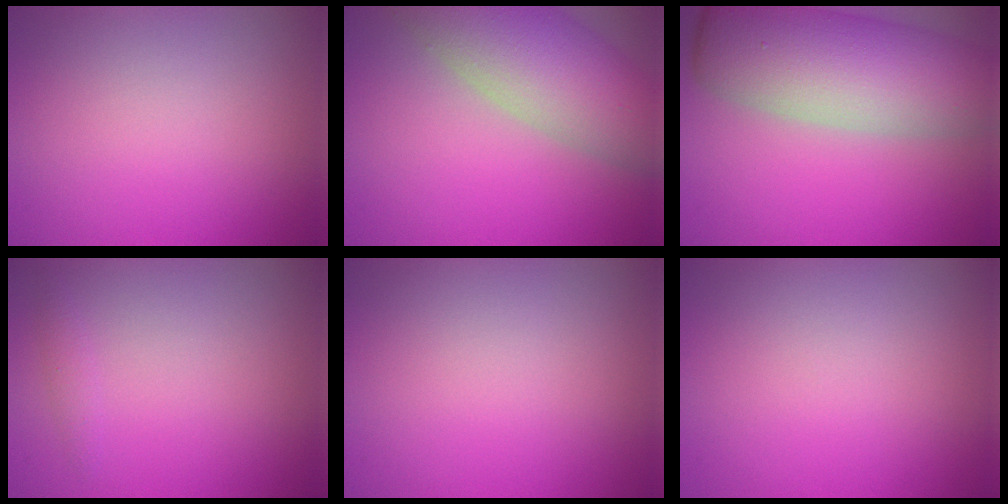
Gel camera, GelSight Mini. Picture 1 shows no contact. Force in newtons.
{"total": 10.0, "press": 10.0, "slide": 0.7}
{"total": 11.7, "press": 11.7, "slide": 0.5}
{"total": 0.8, "press": 0.8, "slide": 0.1}
{"total": 0.0}
{"total": 0.0}